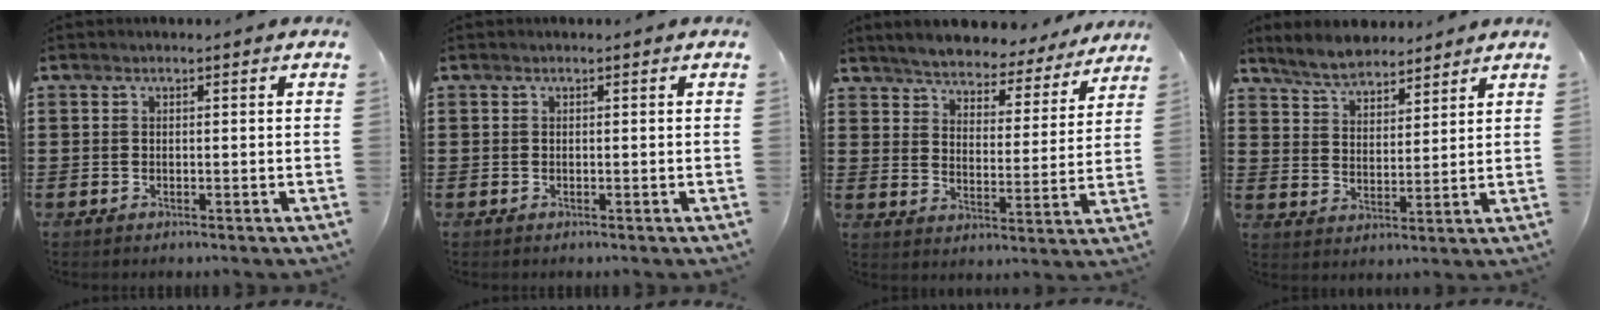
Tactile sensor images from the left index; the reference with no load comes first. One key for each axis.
{"total": 0.0}
{"total": 4.6, "fx": 4.6, "fy": 0.1, "fz": 0.1, "tx": -0.031, "ty": -0.039, "tz": 0.074}
{"total": 5.5, "fx": 5.2, "fy": 1.5, "fz": 1.2, "tx": -0.044, "ty": -0.007, "tz": 0.097}